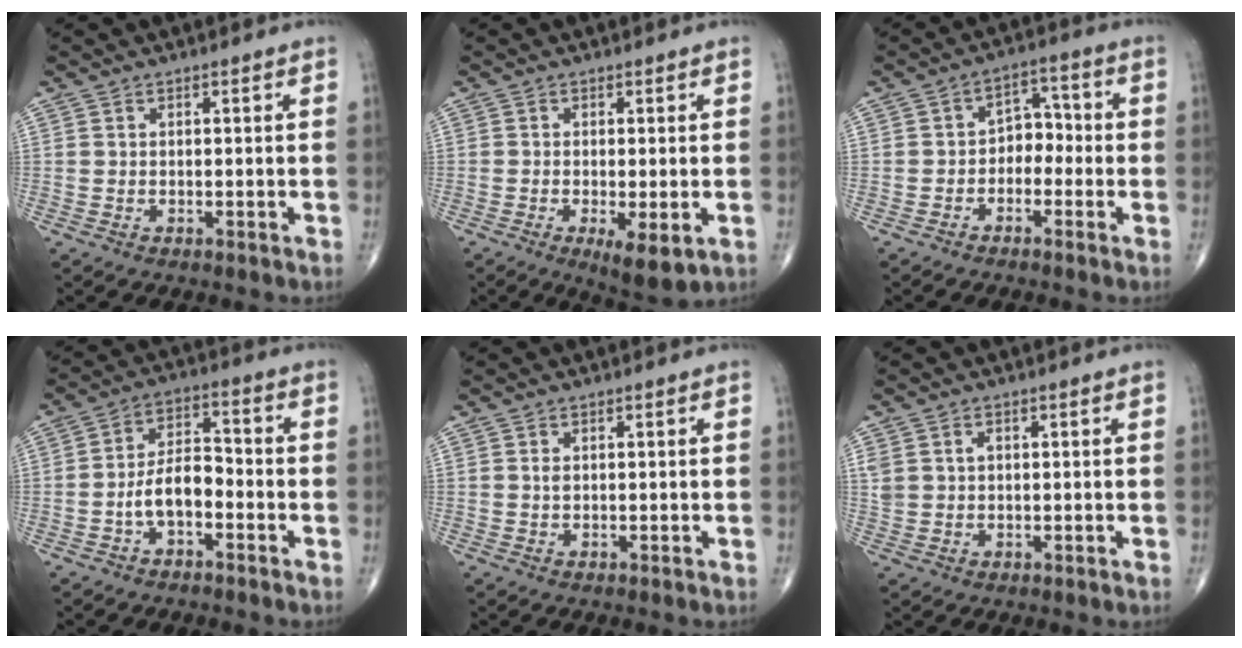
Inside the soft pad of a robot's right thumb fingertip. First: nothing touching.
{"total": 6.5, "force": [-2.1, 2.0, 5.8], "torque": [-0.095, -0.019, -0.028]}
{"total": 5.3, "force": [-1.5, 3.9, 3.2], "torque": [-0.017, 0.031, -0.040]}
{"total": 7.5, "force": [-2.7, 4.0, 5.7], "torque": [-0.091, 0.038, -0.055]}
{"total": 0.8, "force": [0.2, 0.5, 0.6], "torque": [-0.013, 0.002, 0.006]}
{"total": 3.8, "force": [1.0, 2.9, 2.3], "torque": [-0.049, 0.007, 0.029]}